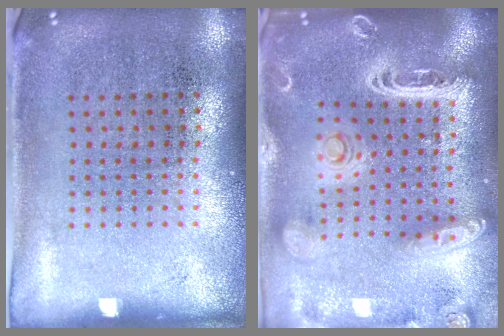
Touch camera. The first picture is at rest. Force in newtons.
{"total": 3.2, "press": 2.7, "slide": 1.8}